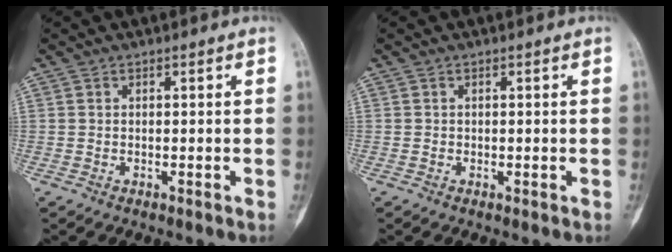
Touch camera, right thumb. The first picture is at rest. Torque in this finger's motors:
{"motor_torque": [1.06, 1.09, 0.39, -0.35, 0.00]}